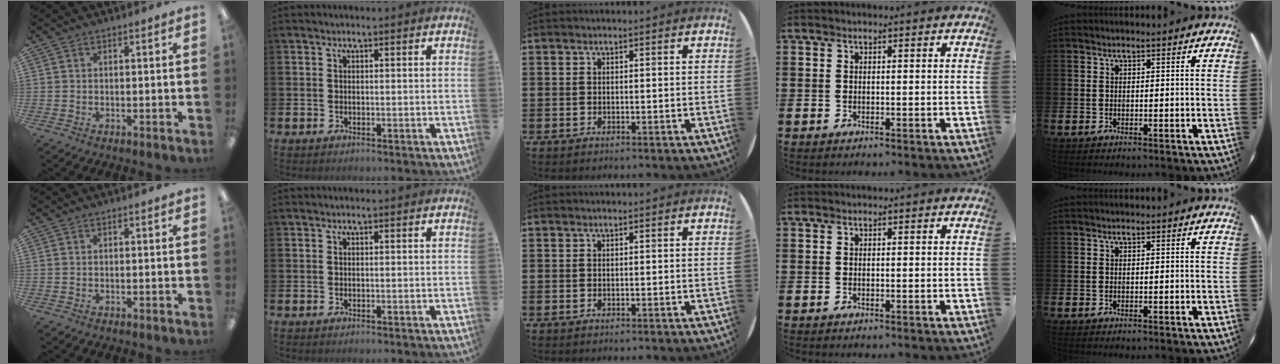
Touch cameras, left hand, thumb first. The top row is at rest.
{}